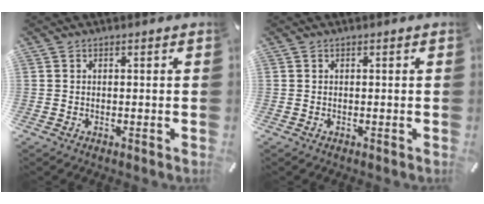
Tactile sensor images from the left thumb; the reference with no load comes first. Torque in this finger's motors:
{"motor_torque": [0.06, 0.06, -0.33, -0.02, 0.00]}